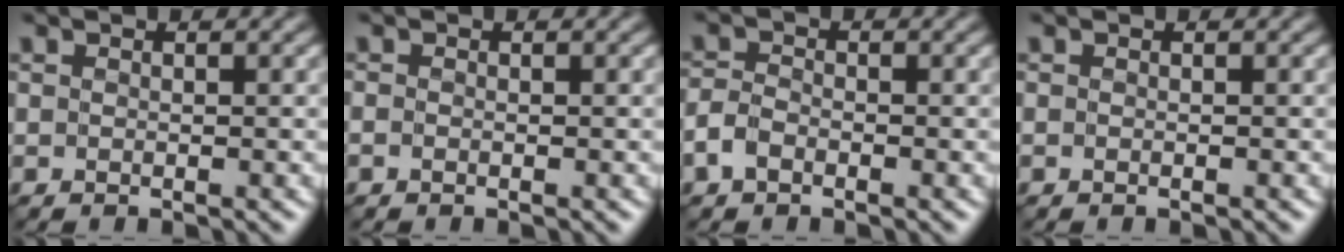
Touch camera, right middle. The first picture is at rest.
{"total": 0.0}
{"total": 1.8, "force": [-1.1, 1.1, 0.9], "torque": [-0.018, 0.006, -0.030]}
{"total": 0.0}